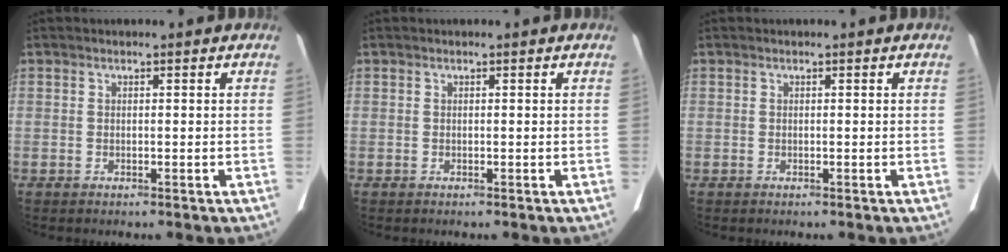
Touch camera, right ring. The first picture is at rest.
{"total": 0.0}
{"total": 0.0}